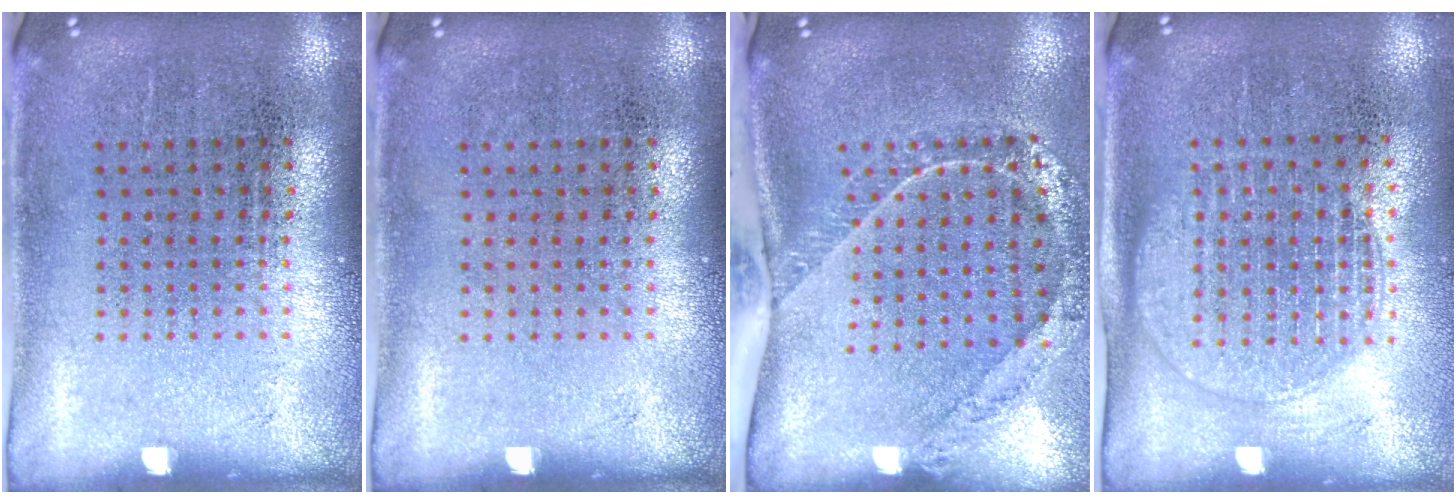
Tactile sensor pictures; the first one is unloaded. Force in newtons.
{"total": 0.0}
{"total": 1.8, "press": 1.5, "slide": 1.1}
{"total": 1.6, "press": 1.4, "slide": 0.8}